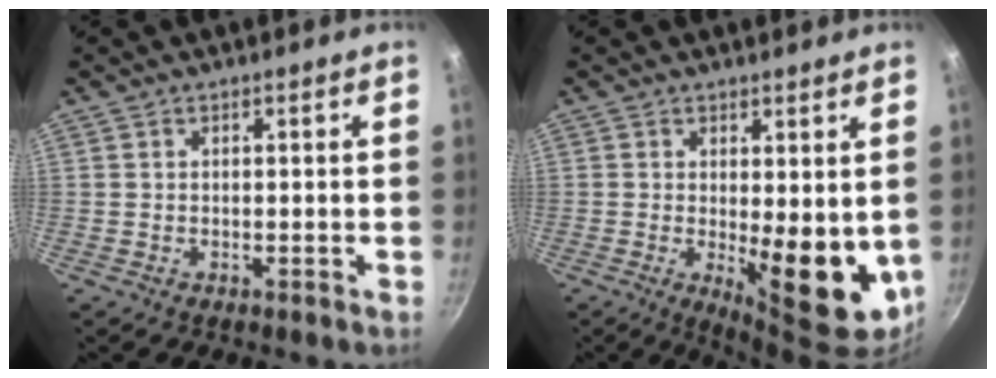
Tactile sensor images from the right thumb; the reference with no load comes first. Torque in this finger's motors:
{"motor_torque": [2.09, 2.04, 1.54, 0.24, 0.41]}